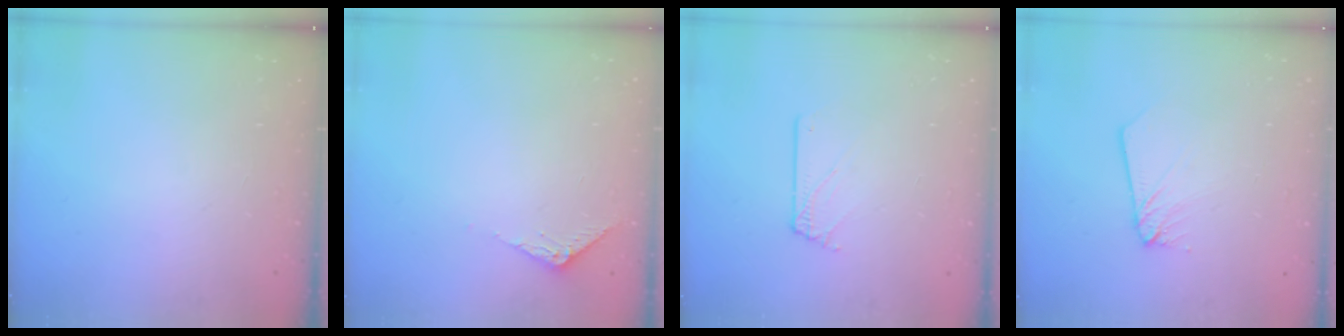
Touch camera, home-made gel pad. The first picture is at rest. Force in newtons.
{"total": 4.0, "press": 4.0, "slide": 0.5}
{"total": 1.4, "press": 1.4, "slide": 0.2}
{"total": 2.2, "press": 2.2, "slide": 0.2}